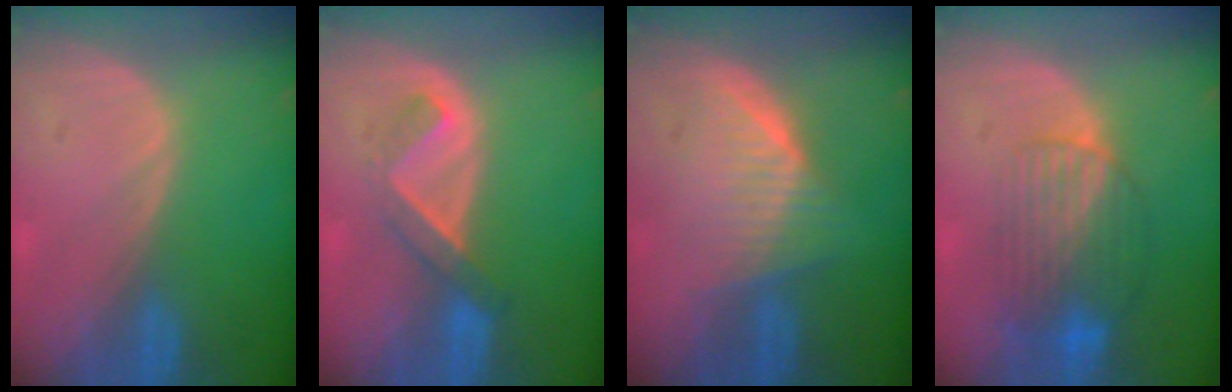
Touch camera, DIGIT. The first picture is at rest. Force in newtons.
{"total": 5.1, "press": 4.4, "slide": 2.6}
{"total": 6.1, "press": 6.0, "slide": 1.0}
{"total": 8.5, "press": 7.3, "slide": 4.3}